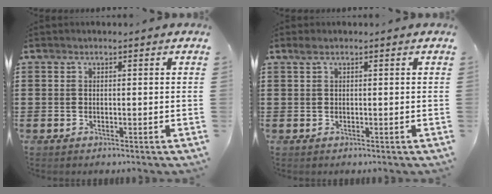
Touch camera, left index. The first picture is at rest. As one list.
[{"total": 0.6, "force": [0.3, 0.1, 0.5], "torque": [-0.010, 0.001, 0.006]}]